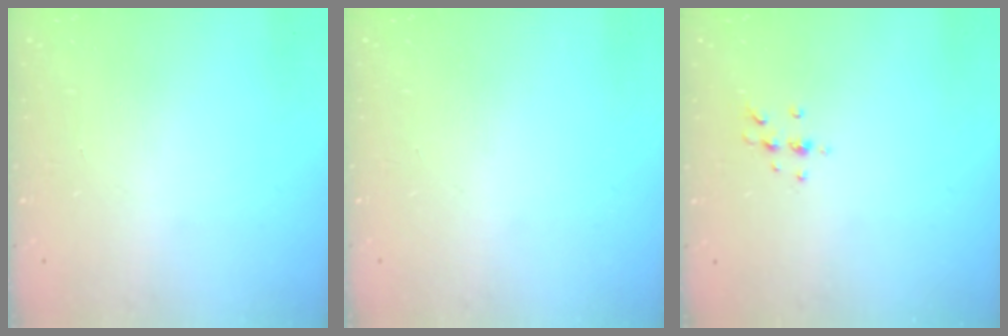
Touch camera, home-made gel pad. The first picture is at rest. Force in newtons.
{"total": 0.0}
{"total": 4.3, "press": 4.0, "slide": 1.4}